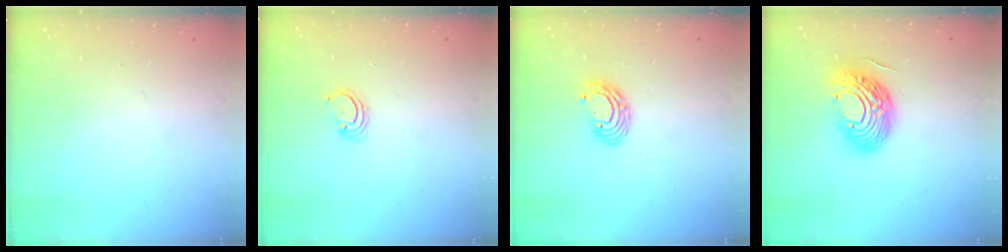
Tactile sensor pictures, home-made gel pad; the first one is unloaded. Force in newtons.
{"total": 2.3, "press": 2.3, "slide": 0.2}
{"total": 7.8, "press": 7.7, "slide": 1.2}
{"total": 15.0, "press": 14.9, "slide": 1.5}